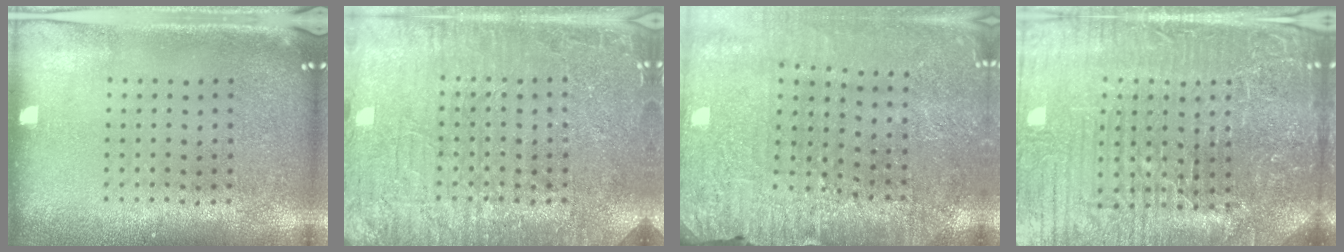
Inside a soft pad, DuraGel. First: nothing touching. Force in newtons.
{"total": 6.3, "press": 6.2, "slide": 1.0}
{"total": 3.0, "press": 3.0, "slide": 0.2}
{"total": 6.5, "press": 5.9, "slide": 2.8}